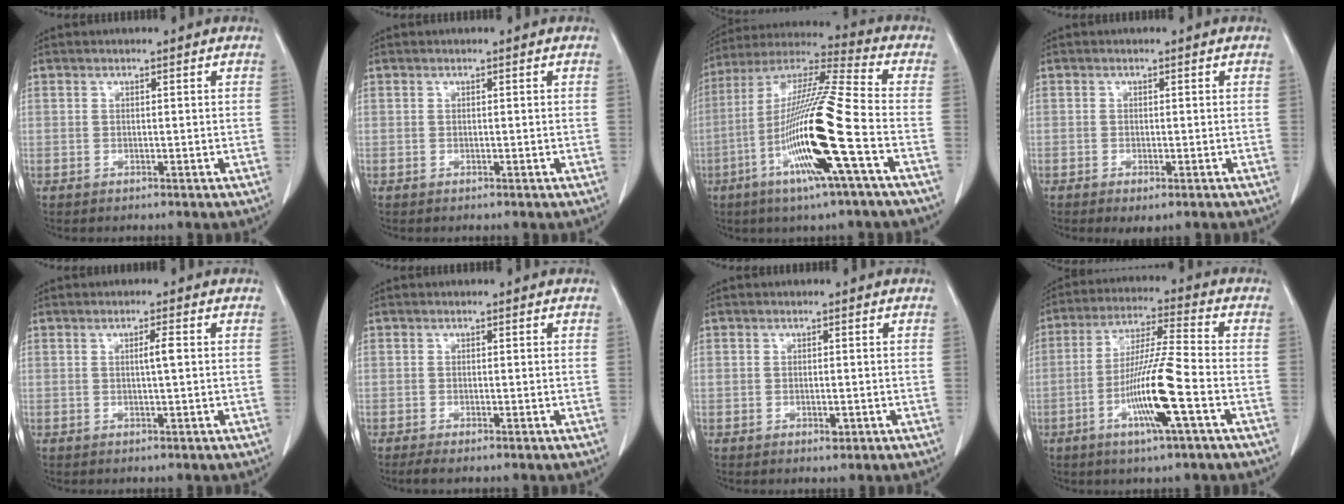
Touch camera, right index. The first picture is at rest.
{"total": 0.0}
{"total": 19.1, "force": [-5.9, -0.4, 18.1], "torque": [-0.364, -0.017, -0.122]}
{"total": 2.3, "force": [-1.4, 0.8, 1.6], "torque": [-0.021, -0.004, -0.015]}
{"total": 1.8, "force": [0.2, -0.1, 1.7], "torque": [-0.031, 0.001, 0.003]}
{"total": 1.3, "force": [-0.9, 0.1, 0.9], "torque": [-0.021, -0.005, -0.019]}
{"total": 1.5, "force": [-0.3, 0.8, 1.2], "torque": [-0.022, -0.001, 0.001]}
{"total": 13.3, "force": [-5.0, -0.2, 12.3], "torque": [-0.237, 0.000, -0.098]}